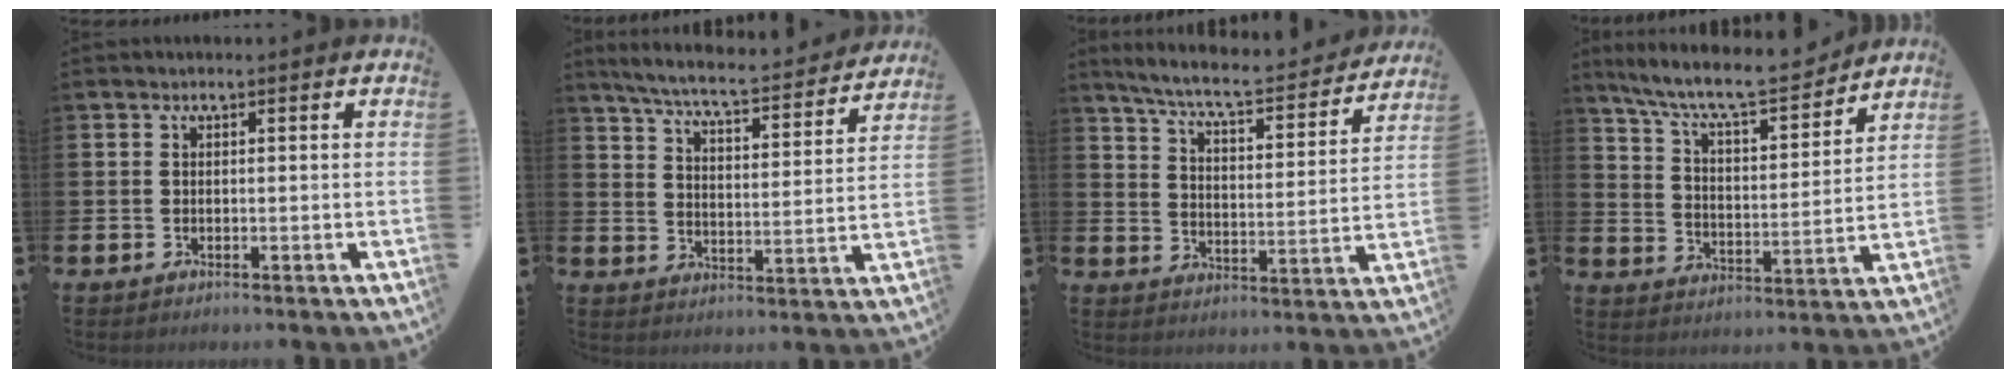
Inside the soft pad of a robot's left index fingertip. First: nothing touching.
{"total": 6.6, "force": [6.1, 0.3, 2.5], "torque": [-0.076, -0.046, 0.099]}
{"total": 7.2, "force": [6.6, 0.8, 2.7], "torque": [-0.083, -0.049, 0.110]}
{"total": 9.4, "force": [8.6, 1.5, 3.5], "torque": [-0.100, -0.058, 0.147]}